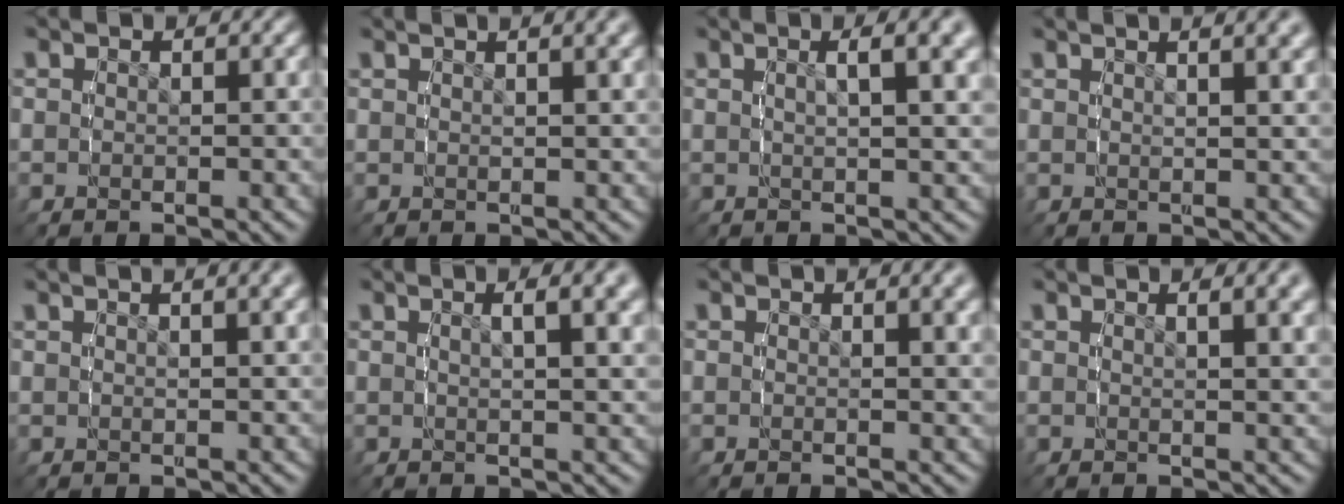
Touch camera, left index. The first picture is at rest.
{"total": 3.1, "force": [1.9, 0.3, 2.4], "torque": [-0.020, 0.013, 0.030]}
{"total": 4.0, "force": [1.8, 0.3, 3.6], "torque": [-0.041, 0.010, 0.028]}
{"total": 5.1, "force": [3.1, 1.2, 3.9], "torque": [-0.038, 0.016, 0.044]}
{"total": 3.1, "force": [1.9, 0.3, 2.5], "torque": [-0.022, 0.014, 0.028]}
{"total": 3.5, "force": [1.6, 0.2, 3.2], "torque": [-0.036, 0.007, 0.027]}
{"total": 1.7, "force": [0.9, -0.3, 1.5], "torque": [-0.020, 0.000, 0.013]}
{"total": 2.9, "force": [1.6, 0.0, 2.4], "torque": [-0.027, 0.005, 0.025]}